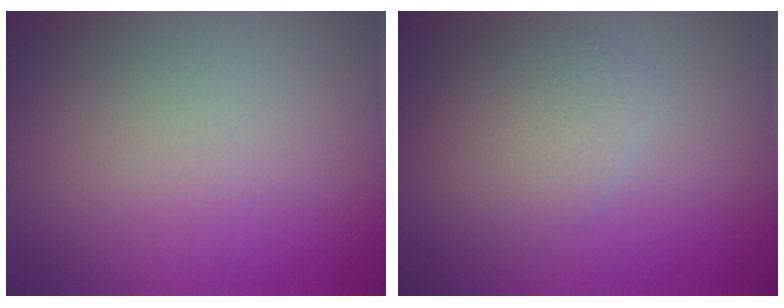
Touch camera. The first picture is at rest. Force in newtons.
{"total": 3.0, "press": 3.0, "slide": 0.0}